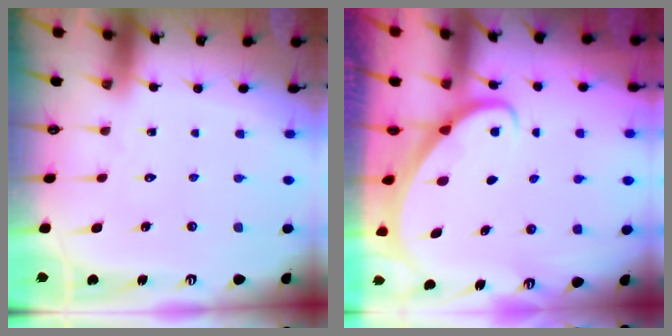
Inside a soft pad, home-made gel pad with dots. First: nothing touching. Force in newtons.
{"total": 2.3, "press": 2.3, "slide": 0.2}